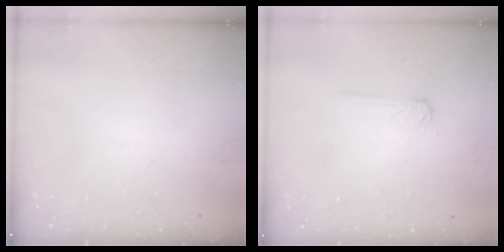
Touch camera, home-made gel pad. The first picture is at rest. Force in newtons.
{"total": 4.3, "press": 4.2, "slide": 0.8}